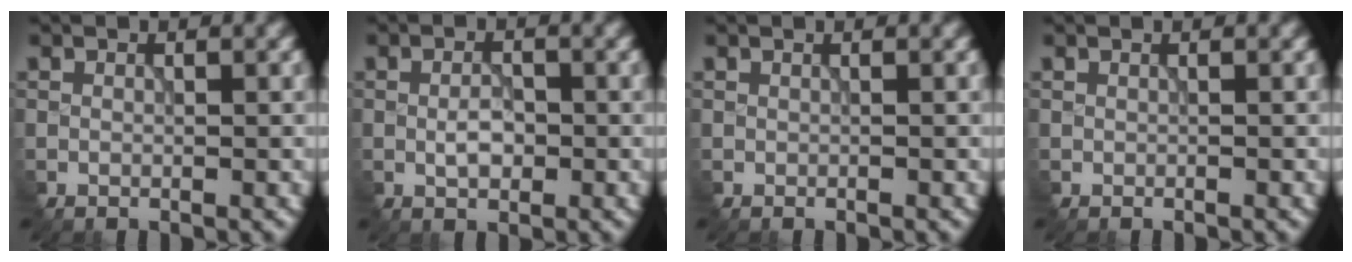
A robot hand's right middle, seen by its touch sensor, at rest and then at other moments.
{"total": 1.9, "force": [-0.5, 1.1, 1.4], "torque": [-0.035, 0.004, -0.010]}
{"total": 0.0}
{"total": 0.0}